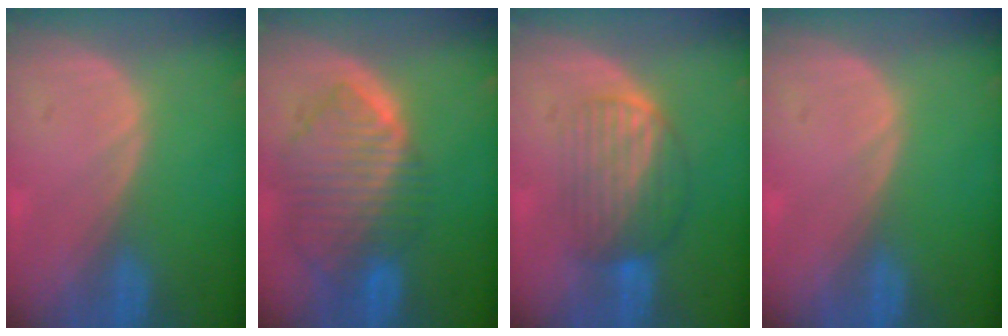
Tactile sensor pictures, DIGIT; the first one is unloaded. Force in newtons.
{"total": 9.9, "press": 8.5, "slide": 5.1}
{"total": 6.5, "press": 6.3, "slide": 1.7}
{"total": 0.0}